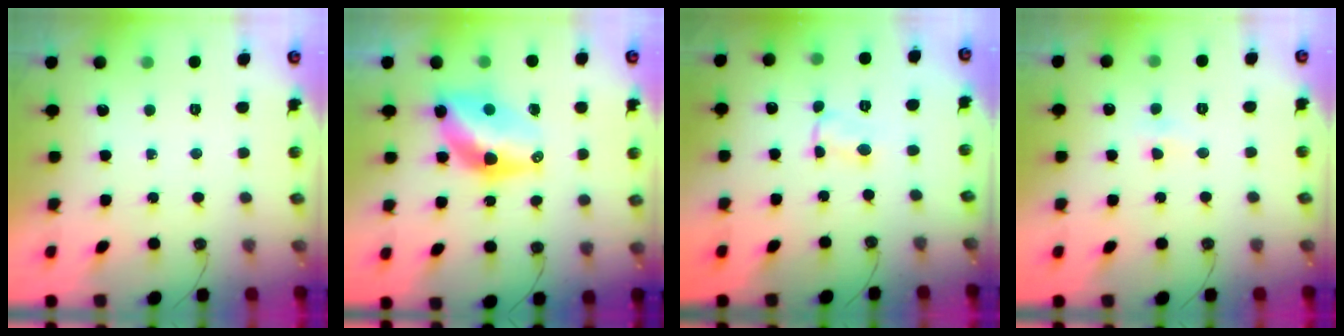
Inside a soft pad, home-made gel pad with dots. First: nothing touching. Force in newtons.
{"total": 11.2, "press": 11.2, "slide": 1.0}
{"total": 1.1, "press": 1.1, "slide": 0.2}
{"total": 3.6, "press": 3.5, "slide": 0.9}